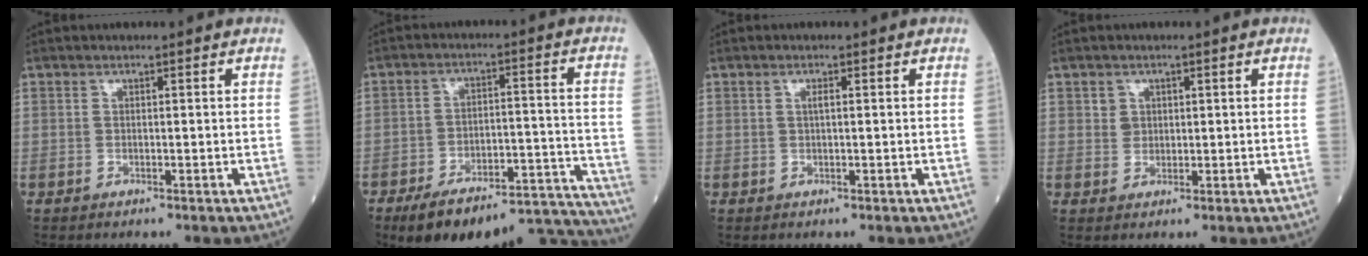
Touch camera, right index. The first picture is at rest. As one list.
[{"total": 21.4, "force": [-19.9, 3.7, 7.2], "torque": [-0.047, 0.029, -0.274]}, {"total": 0.9, "force": [0.2, 0.1, 0.9], "torque": [-0.019, 0.002, 0.001]}, {"total": 1.9, "force": [0.7, 1.7, 0.4], "torque": [-0.003, -0.001, 0.009]}]